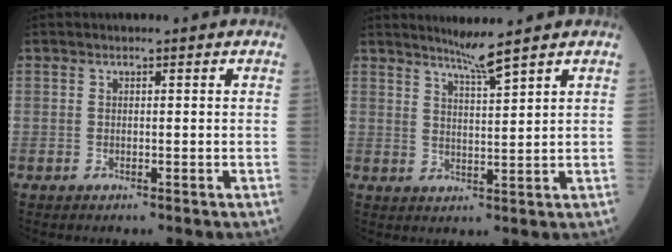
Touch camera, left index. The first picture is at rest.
{"total": 4.2, "force": [3.5, -1.2, 1.9], "torque": [-0.038, -0.011, 0.070]}